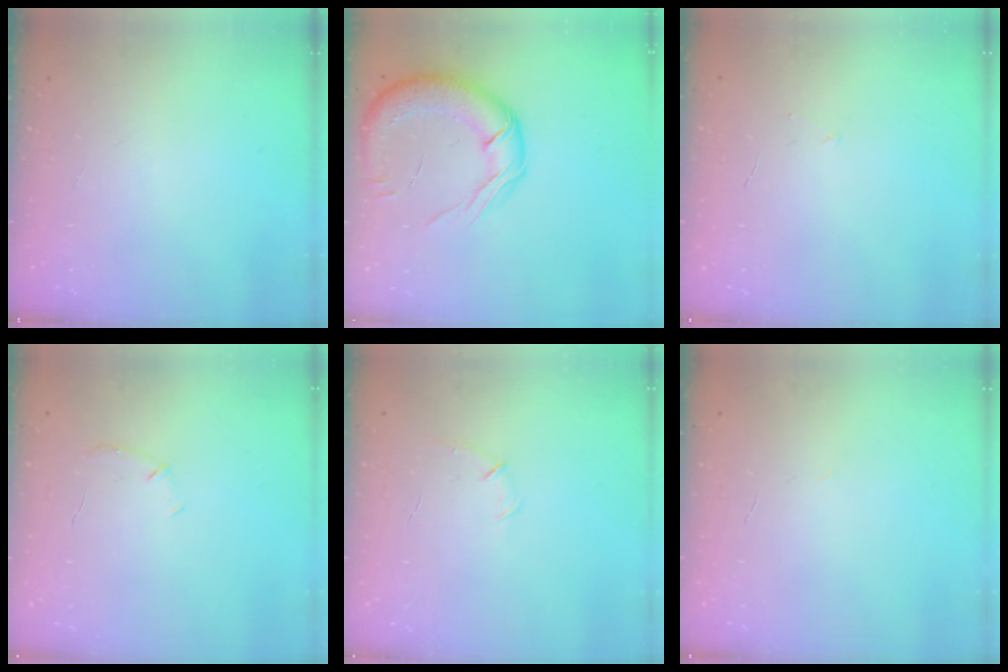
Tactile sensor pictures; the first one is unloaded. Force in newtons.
{"total": 16.8, "press": 16.4, "slide": 3.4}
{"total": 2.4, "press": 2.3, "slide": 0.8}
{"total": 6.1, "press": 5.9, "slide": 1.7}
{"total": 5.6, "press": 5.4, "slide": 1.6}
{"total": 1.8, "press": 1.7, "slide": 0.5}